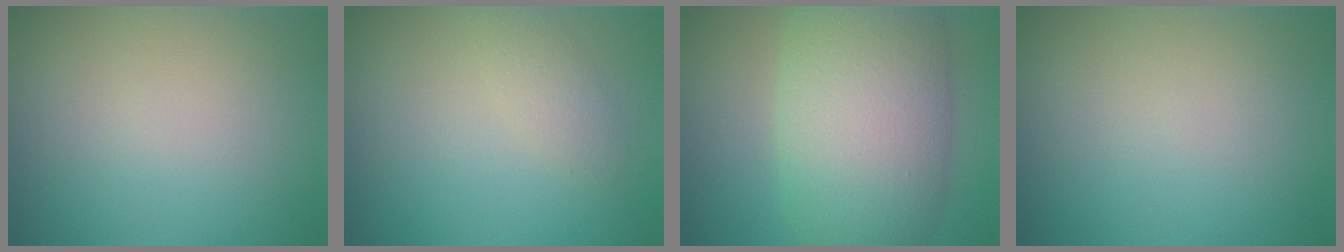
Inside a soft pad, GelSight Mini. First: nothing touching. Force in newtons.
{"total": 1.7, "press": 1.7, "slide": 0.1}
{"total": 11.3, "press": 11.3, "slide": 0.6}
{"total": 0.0}